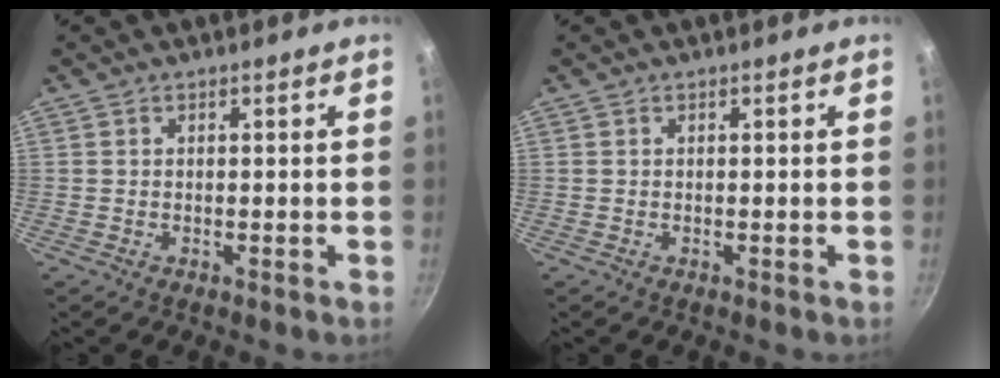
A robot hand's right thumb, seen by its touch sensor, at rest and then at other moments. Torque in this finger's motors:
{"motor_torque": [0.00, 0.00, 0.01, -0.01, 0.01]}